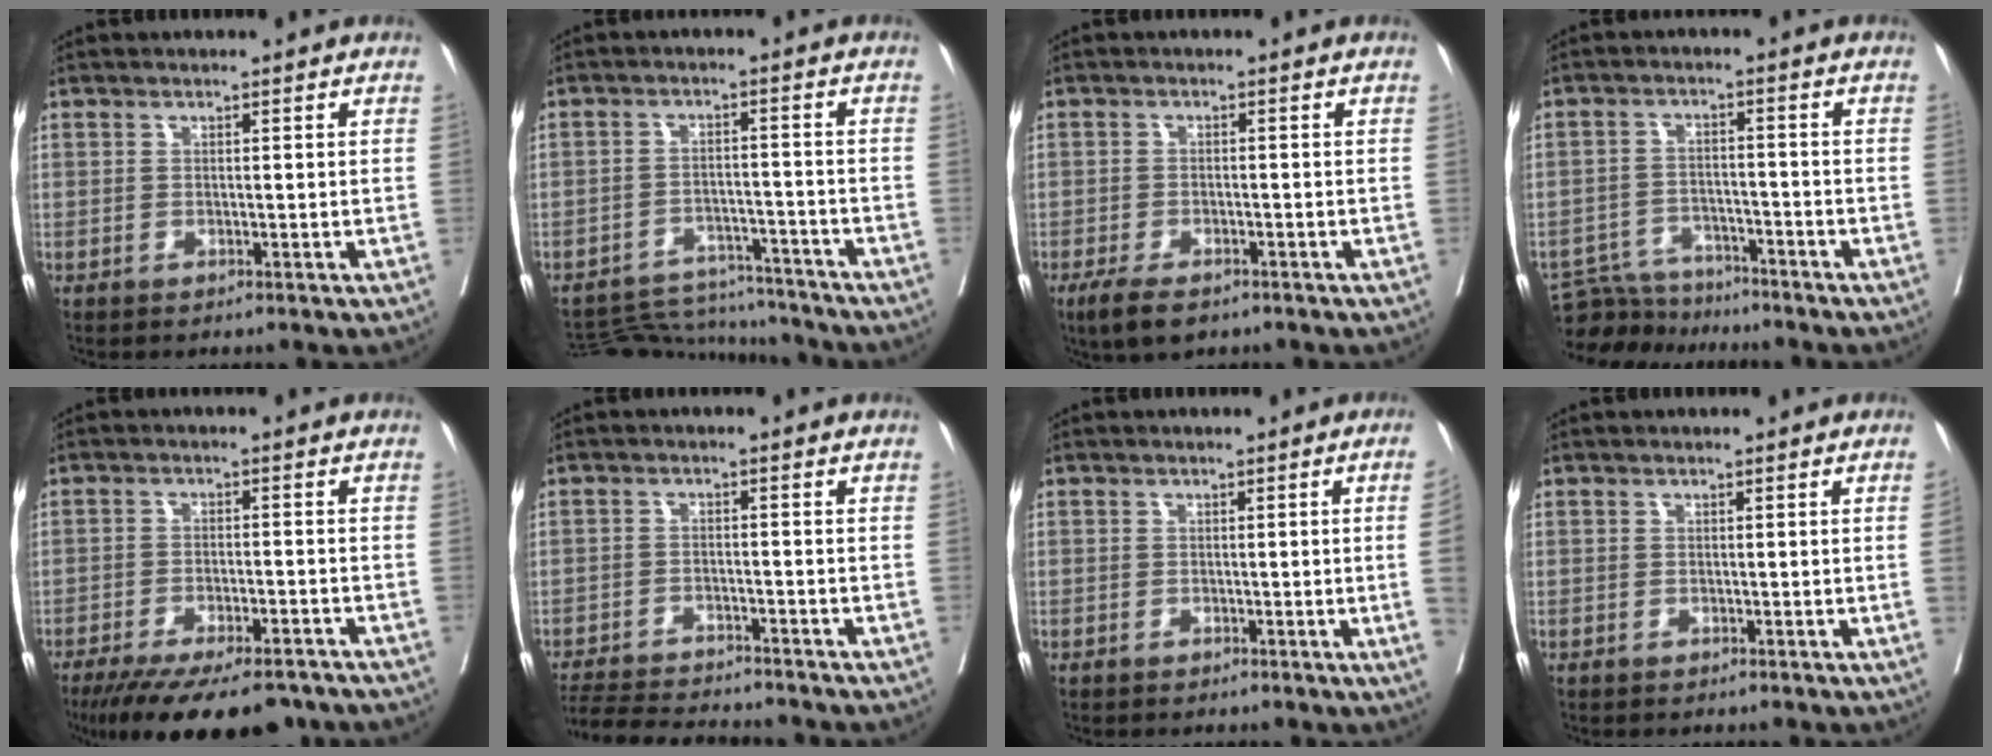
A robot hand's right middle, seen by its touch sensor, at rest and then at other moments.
{"total": 11.4, "force": [-11.3, 1.6, 0.5], "torque": [-0.008, 0.009, -0.167]}
{"total": 5.5, "force": [-3.9, 2.0, 3.3], "torque": [-0.057, -0.009, -0.063]}
{"total": 7.0, "force": [-6.8, 1.4, -0.4], "torque": [0.003, 0.002, -0.122]}
{"total": 16.9, "force": [-13.7, 4.5, 8.9], "torque": [-0.145, -0.023, -0.195]}
{"total": 11.2, "force": [-10.7, 0.9, 3.4], "torque": [-0.057, -0.006, -0.166]}
{"total": 3.6, "force": [-0.6, -1.4, 3.3], "torque": [-0.039, -0.006, -0.008]}
{"total": 0.9, "force": [-0.1, -0.4, 0.8], "torque": [-0.003, 0.003, -0.002]}